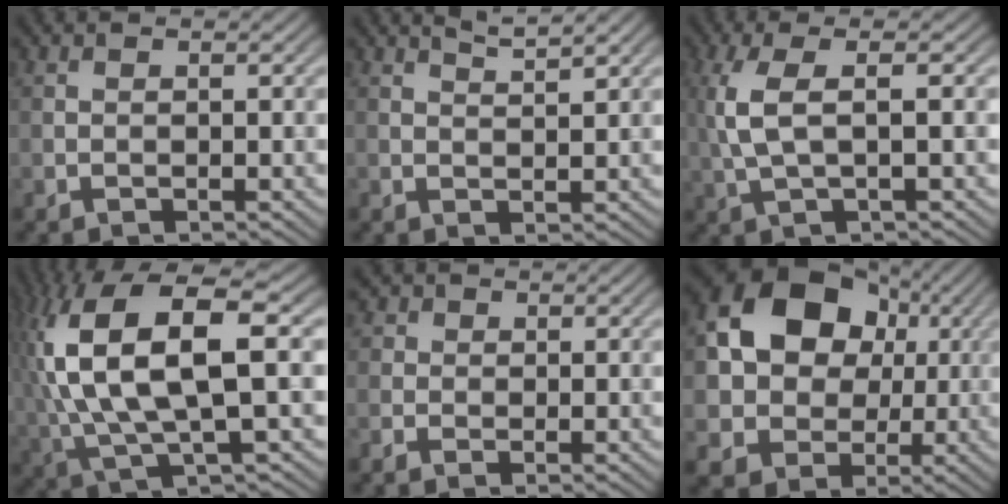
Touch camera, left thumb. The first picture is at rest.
{"total": 2.4, "force": [2.0, 0.2, 1.3], "torque": [-0.023, -0.002, 0.039]}
{"total": 5.3, "force": [0.6, 1.6, 5.0], "torque": [-0.127, 0.007, 0.010]}
{"total": 14.7, "force": [2.4, 5.3, 13.5], "torque": [-0.300, 0.012, 0.048]}
{"total": 2.1, "force": [-0.3, 2.1, 0.4], "torque": [-0.012, 0.004, -0.010]}
{"total": 13.9, "force": [2.2, 11.4, 7.7], "torque": [-0.163, 0.011, 0.023]}